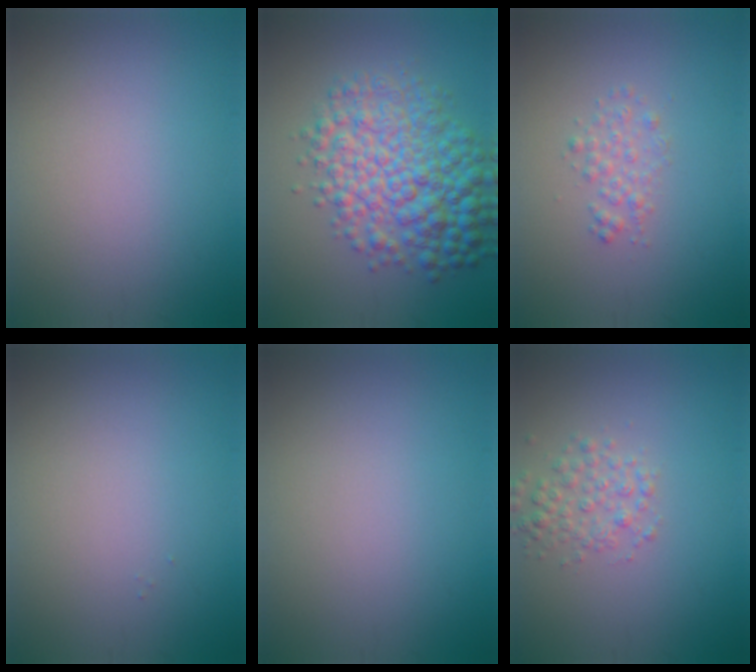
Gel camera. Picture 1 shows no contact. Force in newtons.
{"total": 8.5, "press": 8.5, "slide": 0.1}
{"total": 1.5, "press": 1.5, "slide": 0.0}
{"total": 0.0}
{"total": 0.0}
{"total": 2.4, "press": 2.4, "slide": 0.1}